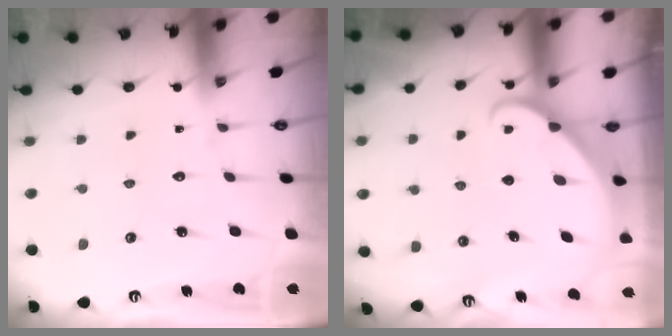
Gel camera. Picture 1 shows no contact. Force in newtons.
{"total": 2.6, "press": 2.6, "slide": 0.4}